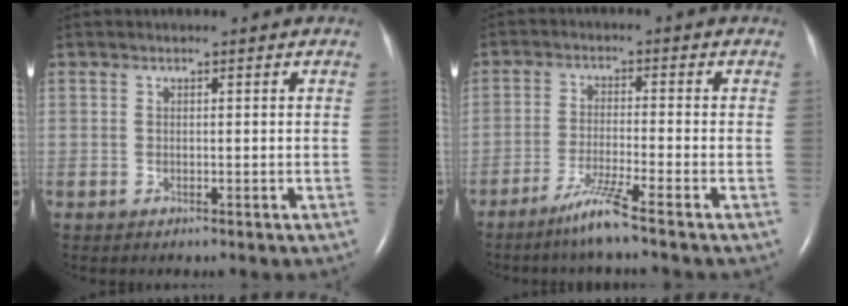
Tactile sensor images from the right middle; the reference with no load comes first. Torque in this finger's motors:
{"motor_torque": [0.55, -0.51, 0.20, 0.08]}